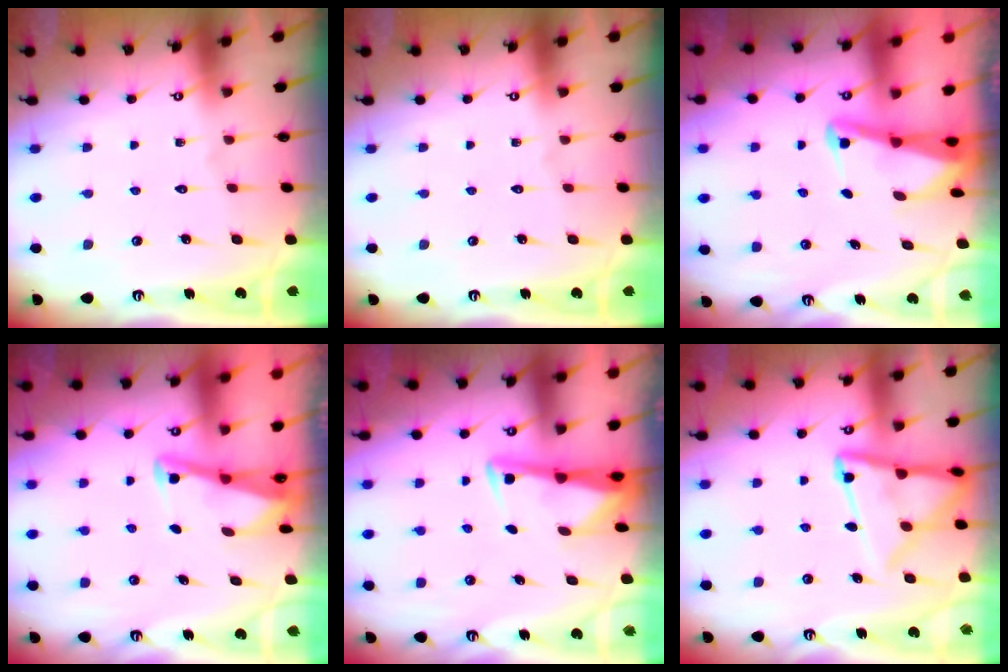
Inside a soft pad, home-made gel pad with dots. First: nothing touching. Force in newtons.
{"total": 0.0}
{"total": 2.6, "press": 2.5, "slide": 0.6}
{"total": 2.8, "press": 2.8, "slide": 0.4}
{"total": 2.9, "press": 2.9, "slide": 0.4}
{"total": 13.1, "press": 13.1, "slide": 1.4}